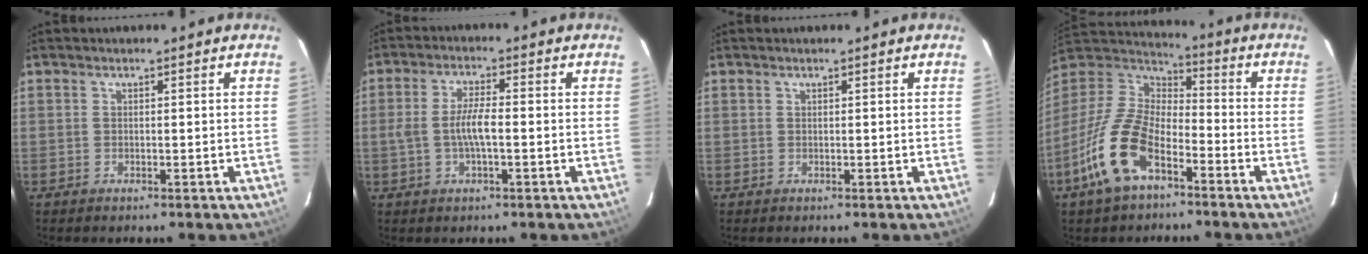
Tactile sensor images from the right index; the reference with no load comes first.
{"total": 5.3, "force": [-0.9, 1.3, 5.1], "torque": [-0.102, 0.005, -0.017]}
{"total": 0.0}
{"total": 16.9, "force": [-8.9, 8.0, 11.8], "torque": [-0.248, -0.014, -0.178]}